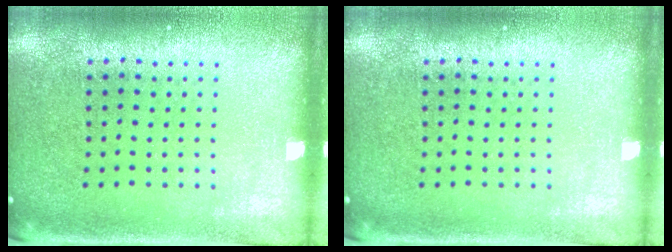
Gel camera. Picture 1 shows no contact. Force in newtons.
{"total": 0.0}